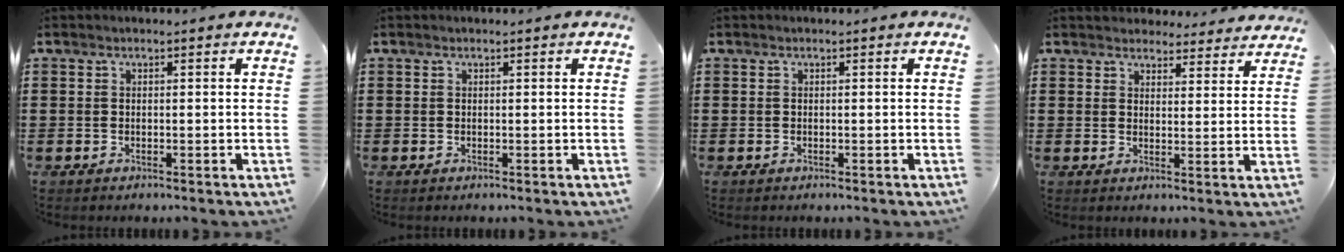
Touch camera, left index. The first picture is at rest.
{"total": 0.0}
{"total": 0.0}
{"total": 4.0, "force": [3.9, 0.7, 0.1], "torque": [-0.007, -0.017, 0.073]}